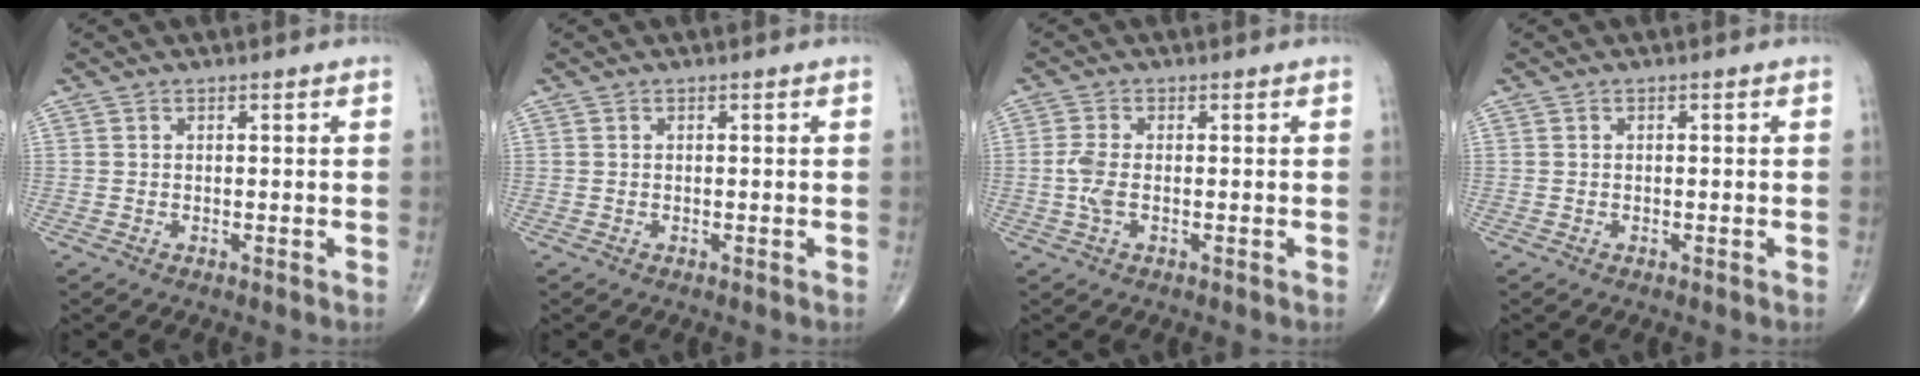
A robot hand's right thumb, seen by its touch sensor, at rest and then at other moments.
{"total": 0.0}
{"total": 3.2, "force": [-0.5, 1.4, 2.9], "torque": [-0.075, 0.001, -0.014]}
{"total": 0.0}